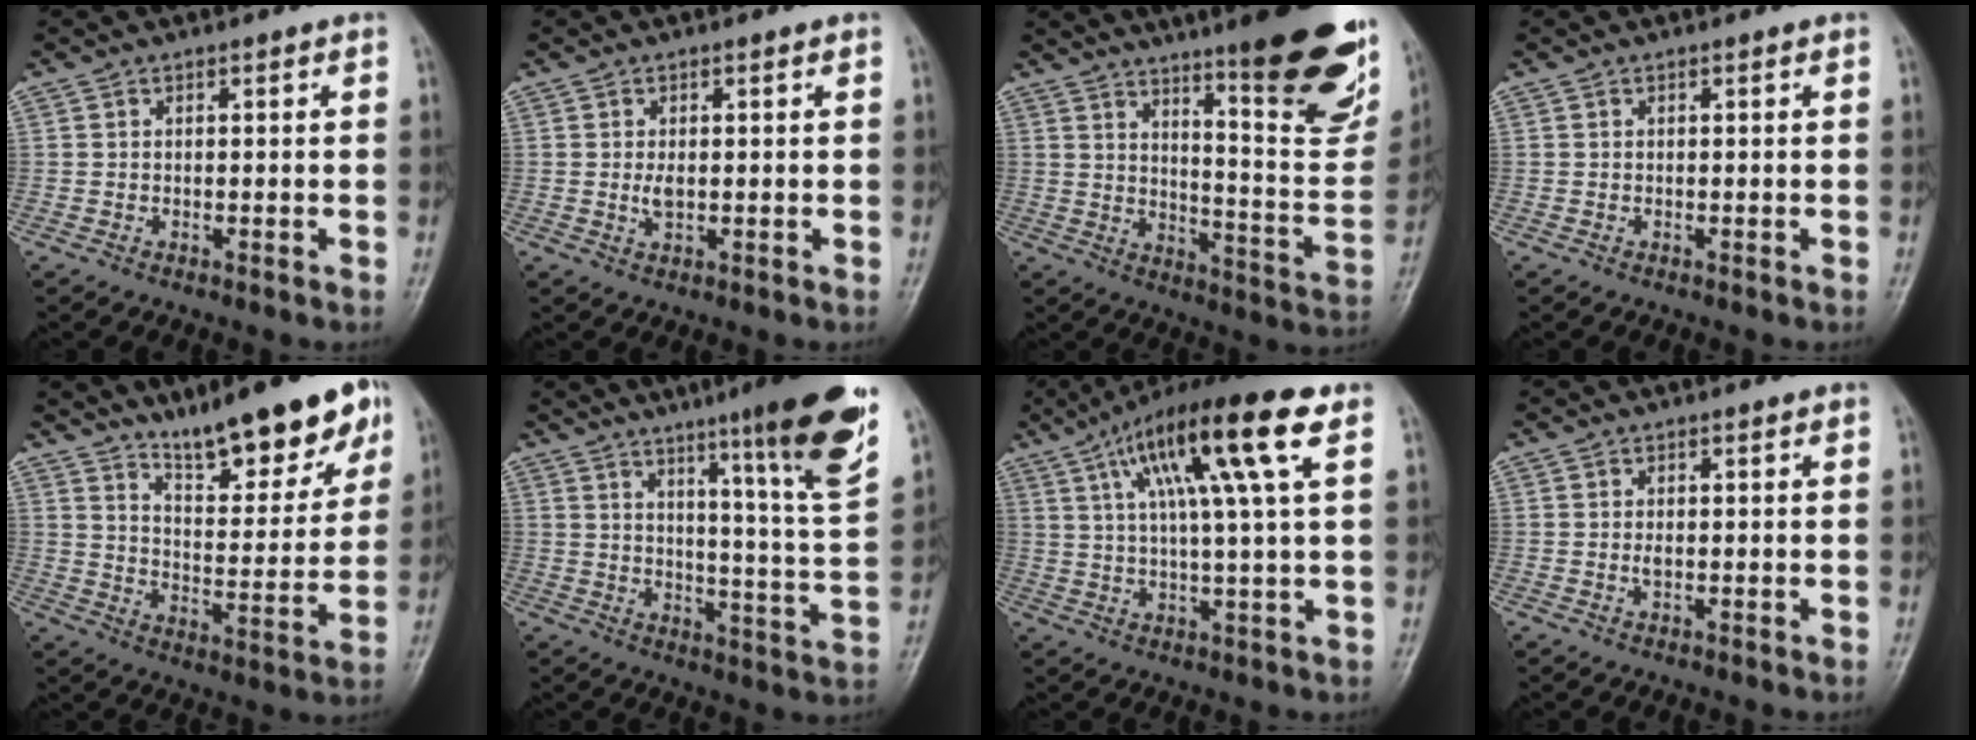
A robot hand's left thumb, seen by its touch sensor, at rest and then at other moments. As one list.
[{"total": 2.3, "force": [0.2, 1.2, 2.0], "torque": [-0.036, -0.004, 0.005]}, {"total": 25.3, "force": [16.1, 4.9, 18.9], "torque": [-0.226, -0.091, 0.224]}, {"total": 0.0}, {"total": 16.5, "force": [11.5, 4.4, 11.0], "torque": [-0.124, -0.066, 0.185]}, {"total": 18.7, "force": [11.3, 0.6, 14.9], "torque": [-0.191, -0.062, 0.156]}, {"total": 17.1, "force": [7.0, 2.1, 15.5], "torque": [-0.267, 0.007, 0.111]}, {"total": 1.3, "force": [0.1, 0.5, 1.2], "torque": [-0.020, -0.001, 0.003]}]